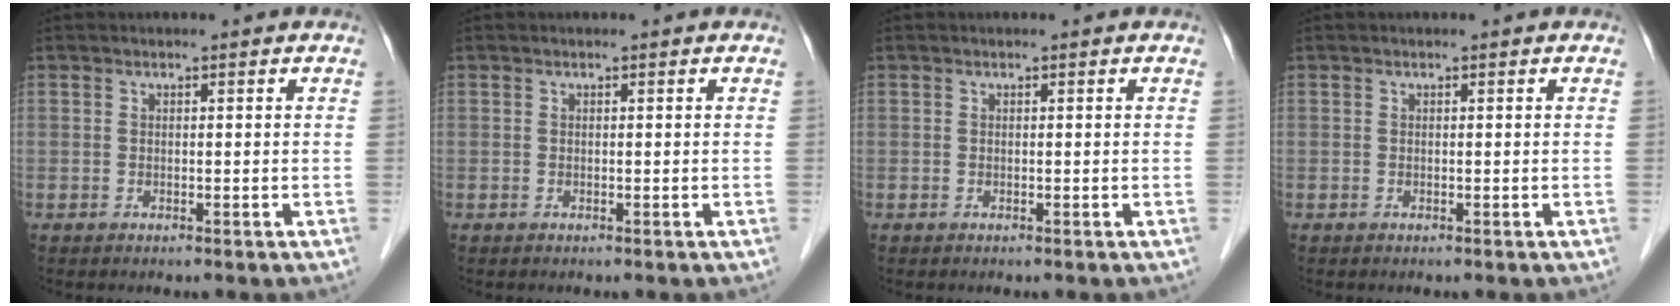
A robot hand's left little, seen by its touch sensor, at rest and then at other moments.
{"total": 0.0}
{"total": 0.0}
{"total": 0.0}